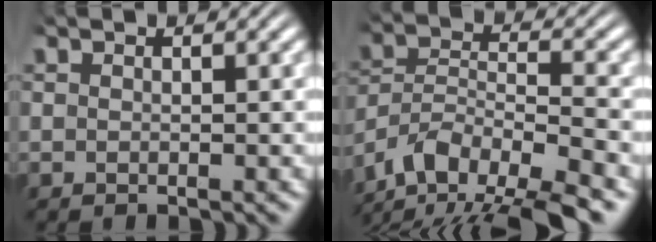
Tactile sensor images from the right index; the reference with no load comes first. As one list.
[{"total": 8.1, "force": [-4.4, 4.9, 4.7], "torque": [-0.109, -0.040, -0.057]}]